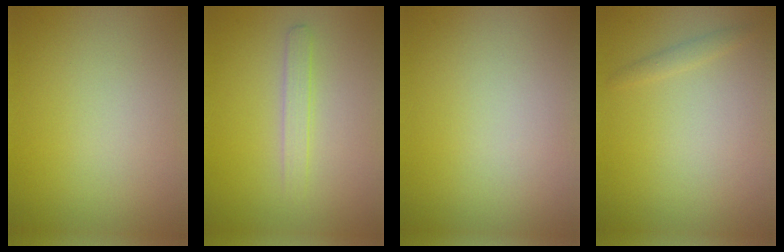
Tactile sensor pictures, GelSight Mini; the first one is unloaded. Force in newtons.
{"total": 1.6, "press": 1.6, "slide": 0.0}
{"total": 0.0}
{"total": 0.8, "press": 0.8, "slide": 0.1}